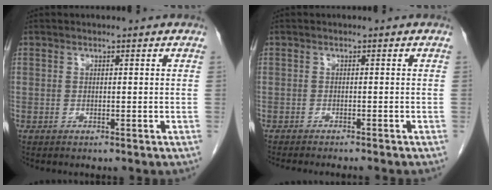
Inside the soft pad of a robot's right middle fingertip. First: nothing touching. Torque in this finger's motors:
{"motor_torque": [0.94, -0.92, 0.11, 0.02]}